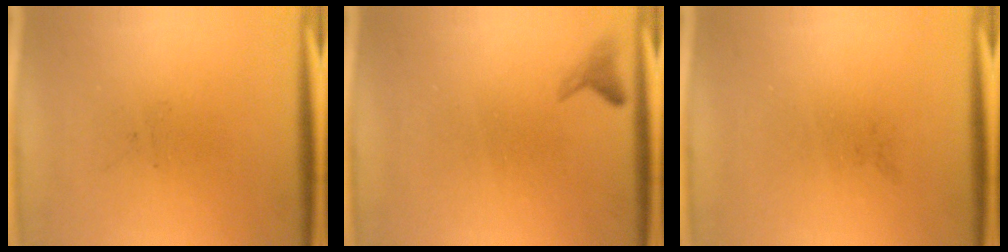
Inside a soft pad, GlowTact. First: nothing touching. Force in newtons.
{"total": 1.0}
{"total": 0.0}